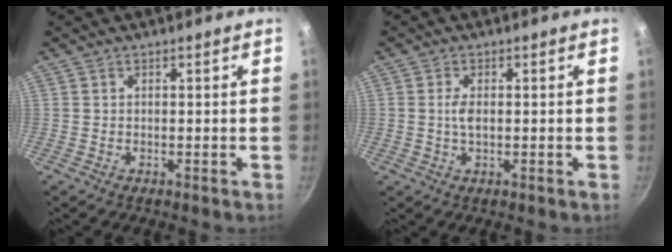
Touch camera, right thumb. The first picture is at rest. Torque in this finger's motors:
{"motor_torque": [0.16, 0.80, 0.45, -0.15, 0.11]}